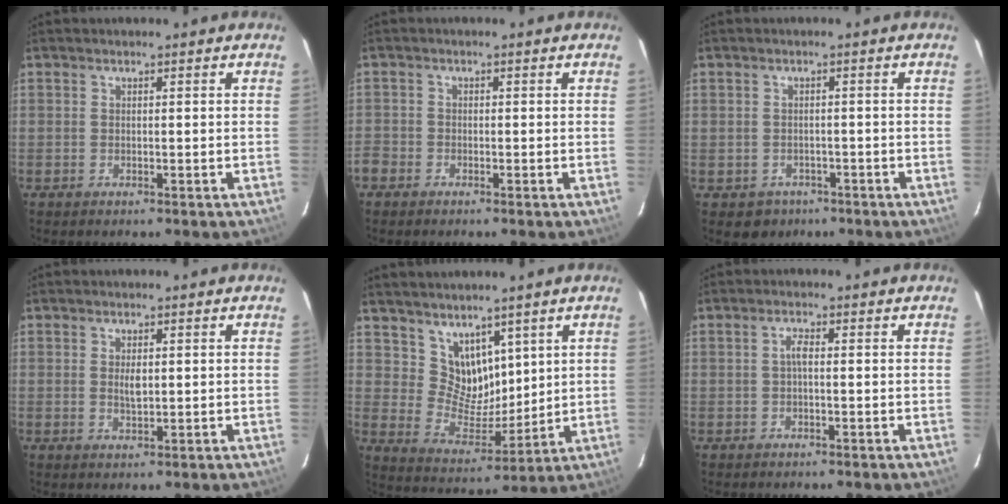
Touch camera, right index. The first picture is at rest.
{"total": 3.0, "force": [-2.0, 2.2, 0.6], "torque": [-0.017, -0.001, -0.043]}
{"total": 4.0, "force": [-1.7, 3.6, 0.2], "torque": [-0.014, 0.010, -0.018]}
{"total": 2.5, "force": [0.3, 1.2, 2.2], "torque": [-0.039, -0.001, 0.007]}
{"total": 8.8, "force": [5.7, 5.9, 3.0], "torque": [-0.046, -0.006, 0.121]}
{"total": 1.5, "force": [-0.2, 0.5, 1.4], "torque": [-0.029, 0.007, -0.005]}